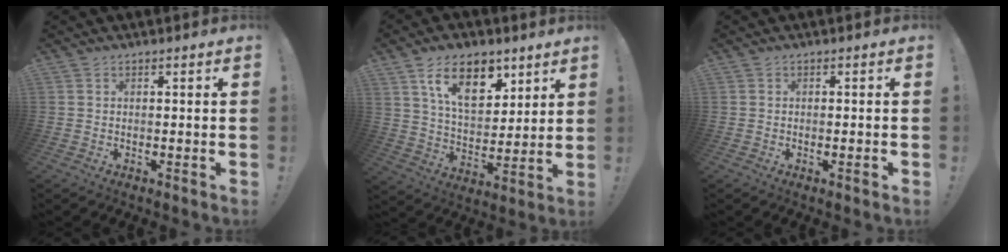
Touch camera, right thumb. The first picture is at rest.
{"total": 15.7, "force": [8.5, 9.1, 9.7], "torque": [-0.150, -0.027, 0.154]}
{"total": 1.3, "force": [-0.5, -0.1, 1.1], "torque": [-0.017, -0.001, -0.010]}